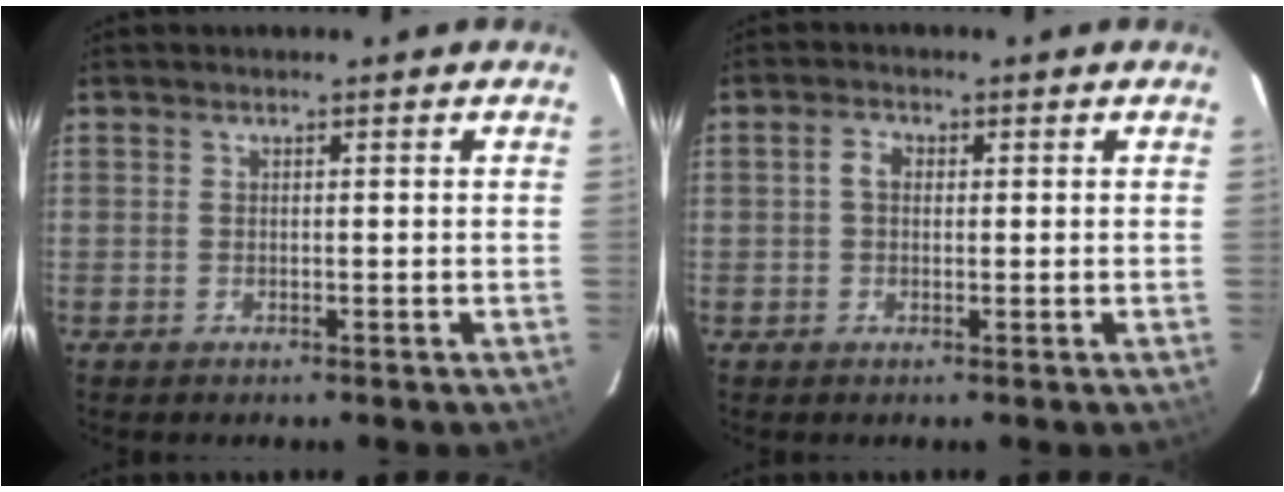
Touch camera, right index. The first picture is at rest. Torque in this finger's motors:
{"motor_torque": [0.11, -0.06, 0.11, 0.03]}